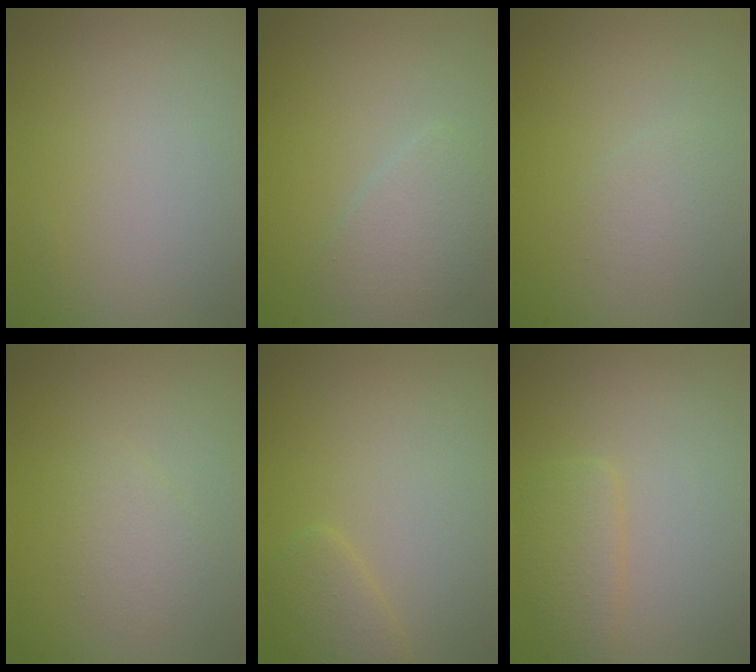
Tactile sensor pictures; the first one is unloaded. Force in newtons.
{"total": 2.5, "press": 2.5, "slide": 0.1}
{"total": 1.1, "press": 1.1, "slide": 0.1}
{"total": 1.5, "press": 1.5, "slide": 0.1}
{"total": 1.6, "press": 1.6, "slide": 0.2}
{"total": 1.9, "press": 1.9, "slide": 0.1}